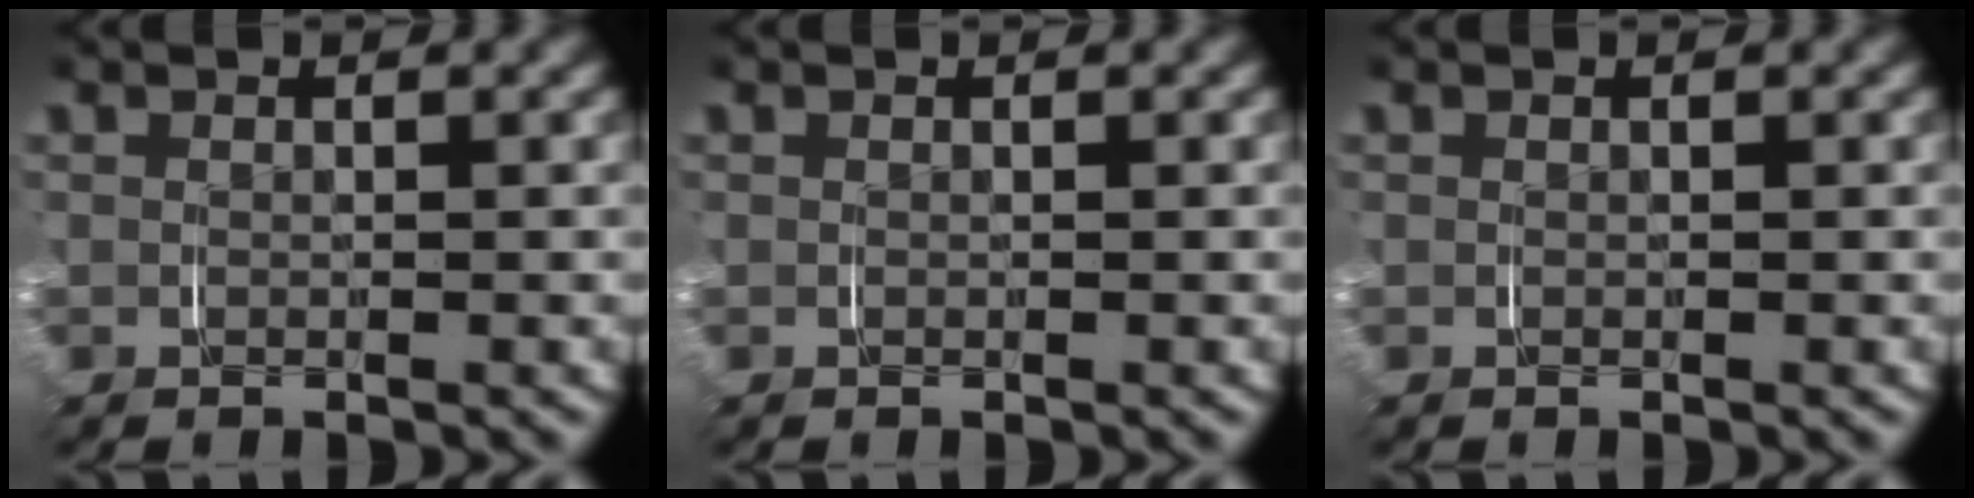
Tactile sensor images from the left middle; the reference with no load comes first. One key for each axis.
{"total": 0.0}
{"total": 0.0}